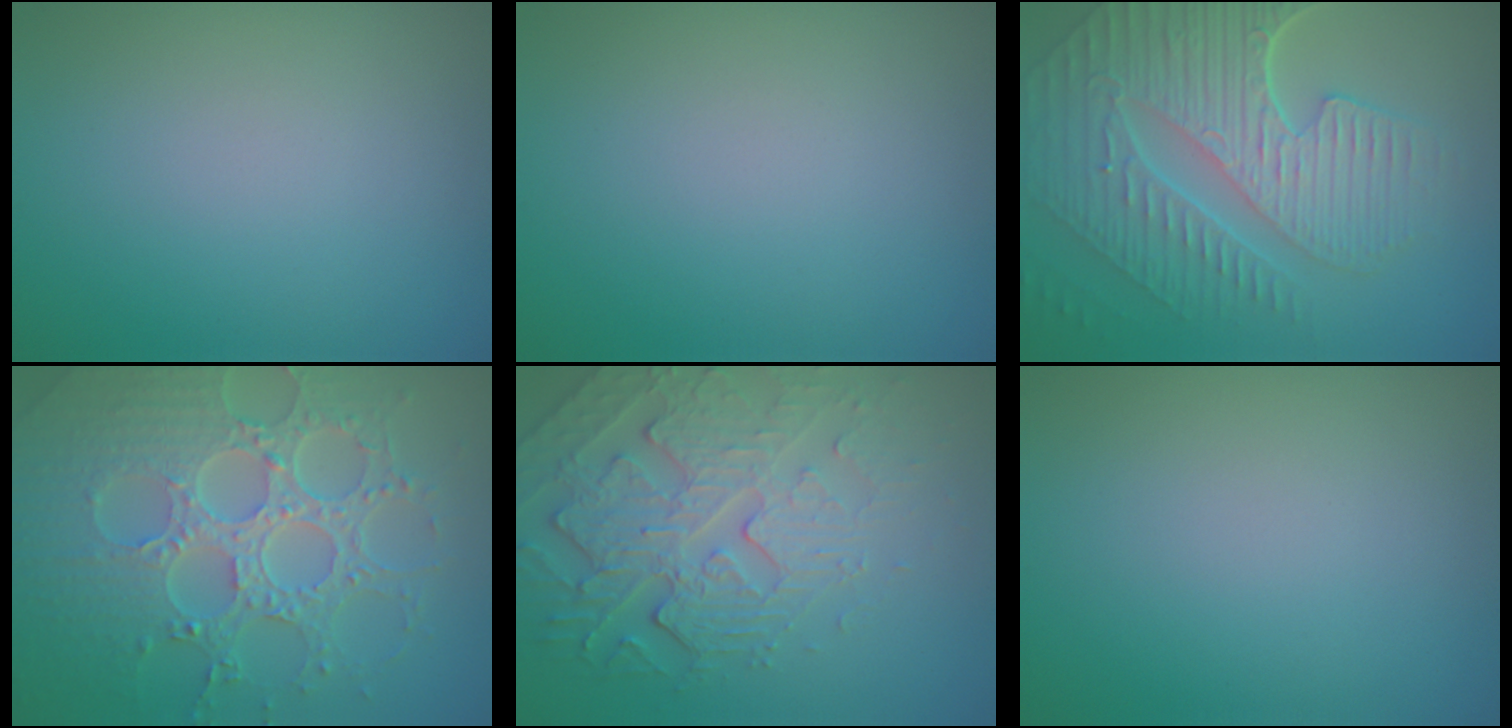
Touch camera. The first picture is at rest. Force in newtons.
{"total": 0.0}
{"total": 9.1, "press": 6.1, "slide": 6.7}
{"total": 8.2, "press": 6.0, "slide": 5.5}
{"total": 5.0, "press": 4.5, "slide": 2.1}
{"total": 0.0}